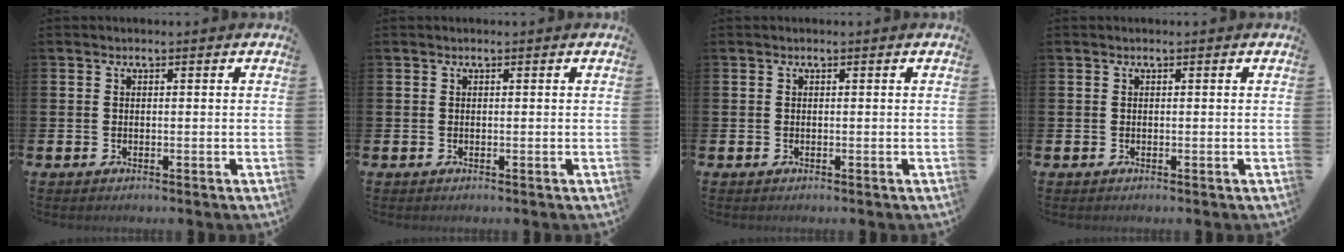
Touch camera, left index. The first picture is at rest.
{"total": 0.0}
{"total": 0.0}
{"total": 0.0}